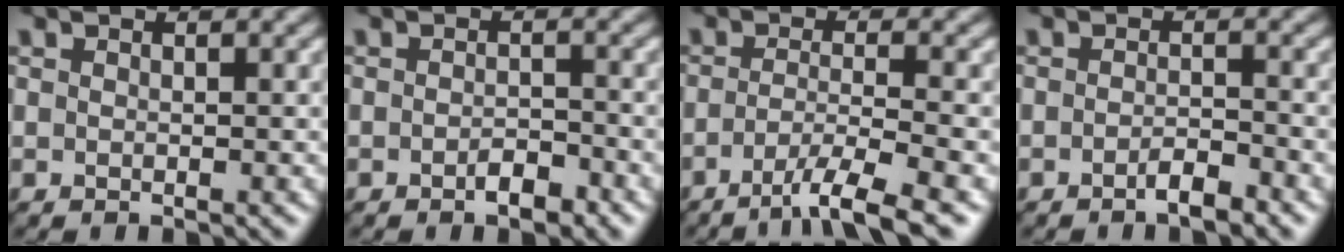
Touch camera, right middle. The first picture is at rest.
{"total": 1.9, "force": [-1.1, 0.7, 1.3], "torque": [-0.019, 0.001, -0.019]}
{"total": 4.9, "force": [-2.8, 0.9, 3.9], "torque": [-0.058, -0.005, -0.054]}
{"total": 1.9, "force": [-1.3, 0.4, 1.4], "torque": [-0.022, 0.003, -0.024]}